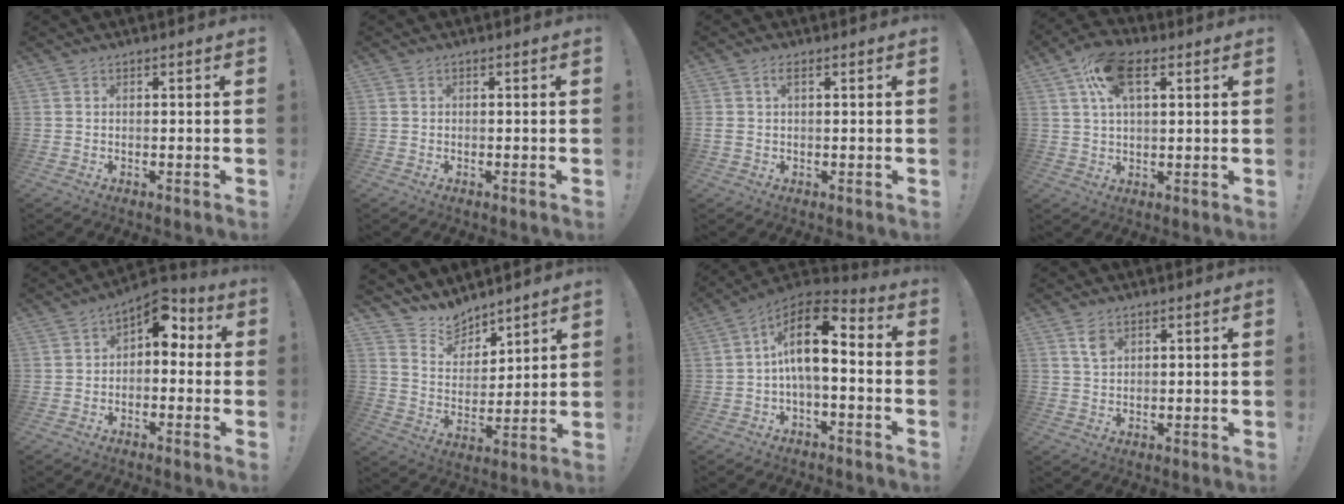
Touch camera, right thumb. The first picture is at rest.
{"total": 0.0}
{"total": 2.6, "force": [0.9, 1.3, 2.1], "torque": [-0.037, 0.002, 0.014]}
{"total": 12.0, "force": [5.0, 6.3, 8.8], "torque": [-0.149, 0.007, 0.093]}
{"total": 7.8, "force": [1.9, 5.0, 5.6], "torque": [-0.069, -0.009, 0.037]}
{"total": 9.0, "force": [8.2, 3.7, 0.3], "torque": [-0.023, -0.084, 0.159]}
{"total": 13.9, "force": [1.4, 6.2, 12.3], "torque": [-0.220, 0.002, 0.024]}
{"total": 3.7, "force": [2.0, 2.1, 2.4], "torque": [-0.039, -0.005, 0.037]}